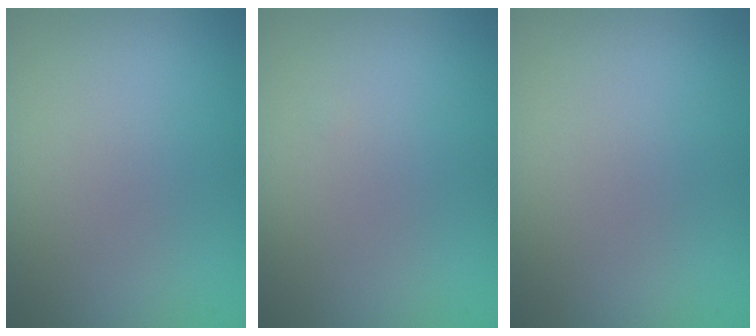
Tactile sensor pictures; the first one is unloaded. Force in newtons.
{"total": 0.0}
{"total": 0.0}